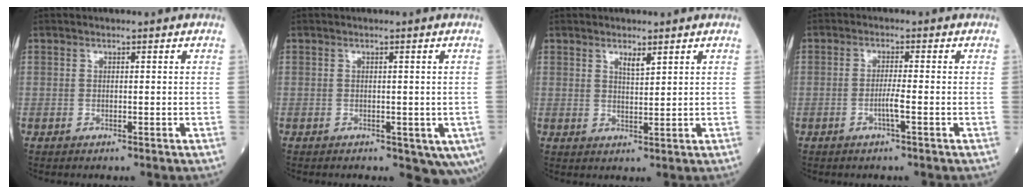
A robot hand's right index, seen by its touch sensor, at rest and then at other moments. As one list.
[{"total": 6.3, "force": [-3.1, 3.4, 4.3], "torque": [-0.036, -0.006, -0.041]}, {"total": 2.1, "force": [1.5, 0.4, 1.5], "torque": [-0.028, -0.005, 0.028]}, {"total": 2.5, "force": [-0.9, -0.2, 2.3], "torque": [-0.046, -0.002, -0.020]}]